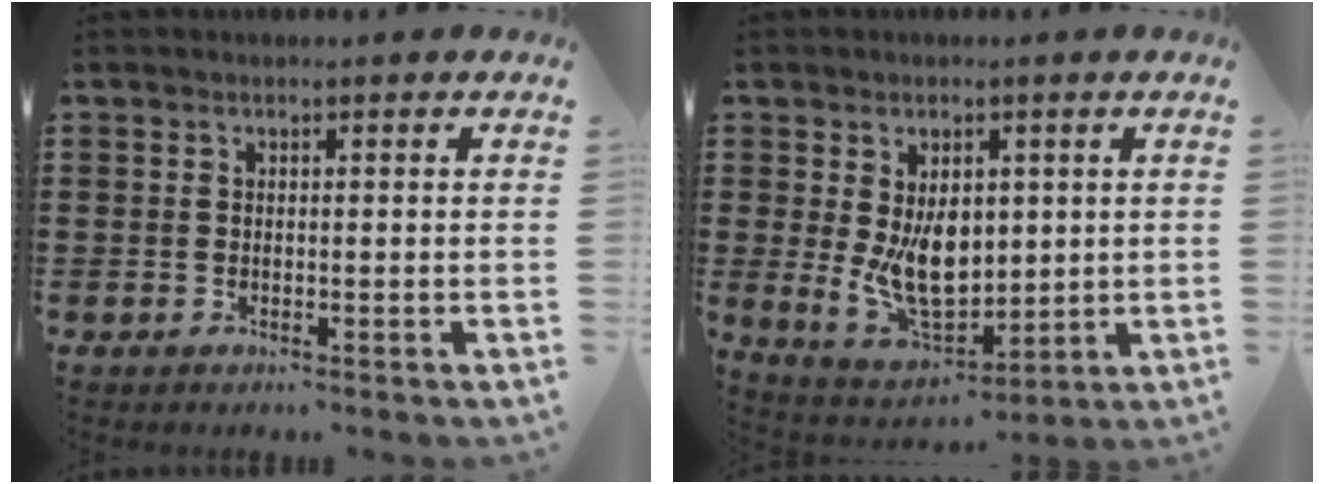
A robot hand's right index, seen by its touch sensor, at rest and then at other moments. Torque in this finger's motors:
{"motor_torque": [2.05, 0.08, 0.81, 0.21]}